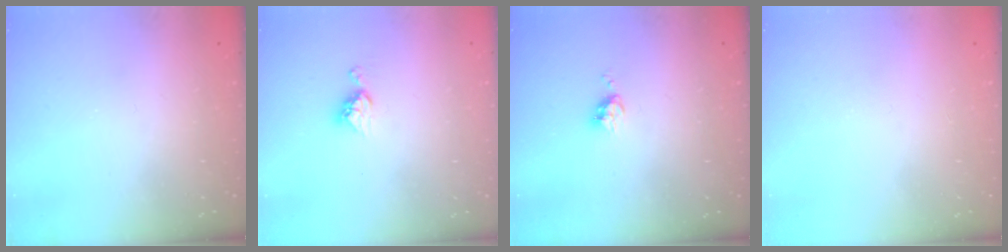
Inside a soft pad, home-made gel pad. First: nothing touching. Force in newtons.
{"total": 6.5, "press": 6.5, "slide": 0.4}
{"total": 4.2, "press": 4.1, "slide": 0.6}
{"total": 0.0}